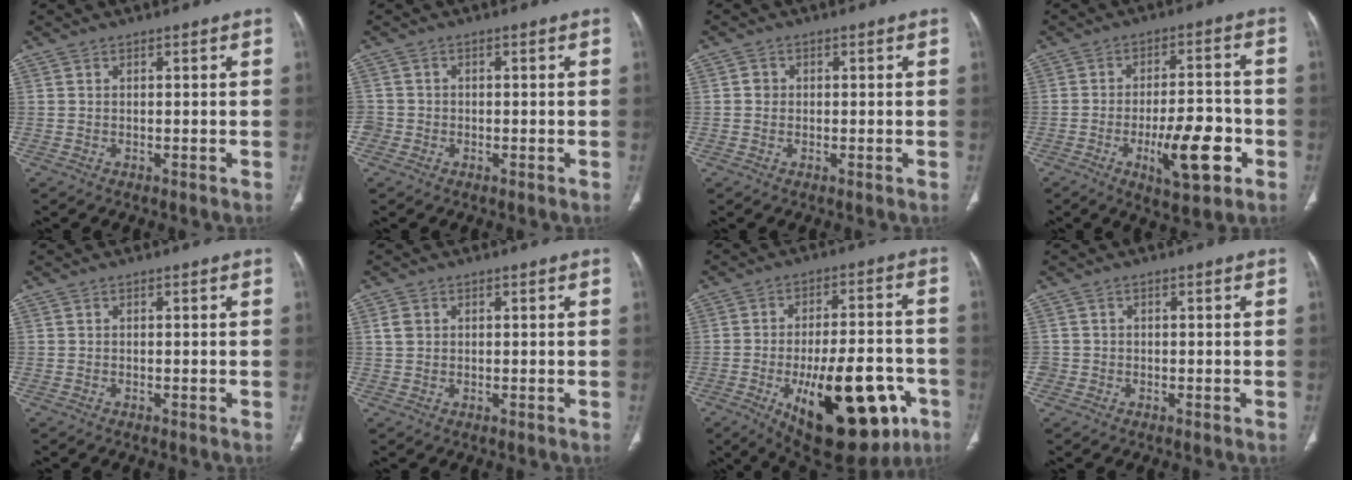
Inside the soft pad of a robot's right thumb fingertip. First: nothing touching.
{"total": 2.4, "force": [-0.7, 2.3, 0.3], "torque": [0.006, 0.011, -0.016]}
{"total": 1.6, "force": [0.1, 1.5, 0.5], "torque": [-0.001, 0.003, 0.001]}
{"total": 12.1, "force": [-4.4, 4.3, 10.5], "torque": [-0.154, 0.018, -0.066]}
{"total": 0.0}
{"total": 2.0, "force": [0.6, 1.6, 1.0], "torque": [-0.014, 0.000, 0.015]}
{"total": 24.7, "force": [-9.3, 10.8, 20.1], "torque": [-0.254, 0.023, -0.115]}
{"total": 1.9, "force": [-0.3, 1.8, 0.4], "torque": [0.002, 0.008, -0.004]}